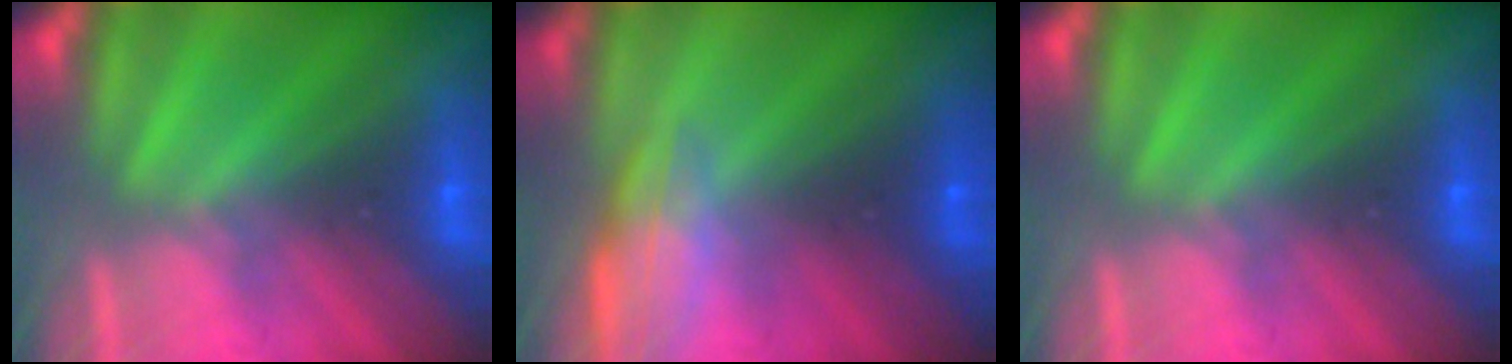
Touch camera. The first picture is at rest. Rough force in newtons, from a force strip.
{"total": 2.8}
{"total": 0.0}